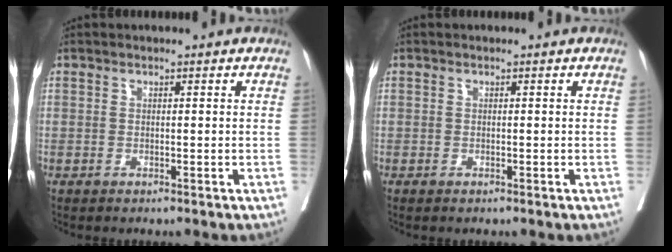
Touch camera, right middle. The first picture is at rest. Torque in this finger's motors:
{"motor_torque": [-0.17, 0.04, 0.05, 0.01]}